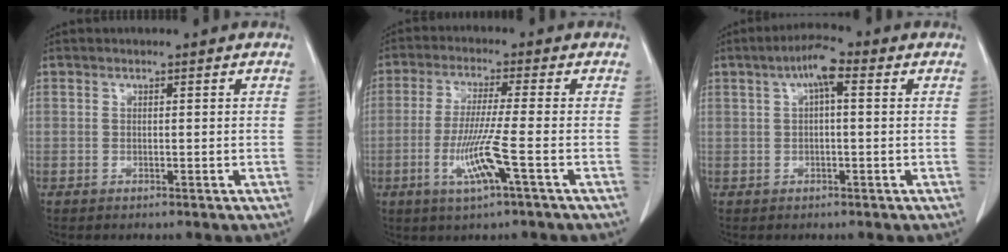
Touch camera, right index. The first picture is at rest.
{"total": 8.1, "force": [-2.7, -0.7, 7.6], "torque": [-0.153, -0.016, -0.055]}
{"total": 4.7, "force": [1.6, 1.1, 4.3], "torque": [-0.080, 0.018, 0.024]}